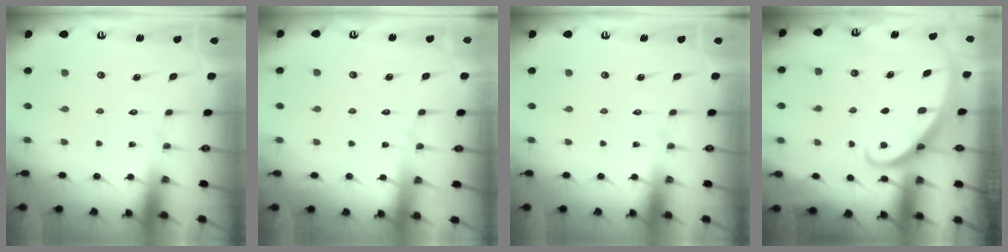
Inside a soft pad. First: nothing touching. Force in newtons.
{"total": 1.8, "press": 1.8, "slide": 0.3}
{"total": 0.0}
{"total": 2.3, "press": 2.3, "slide": 0.3}